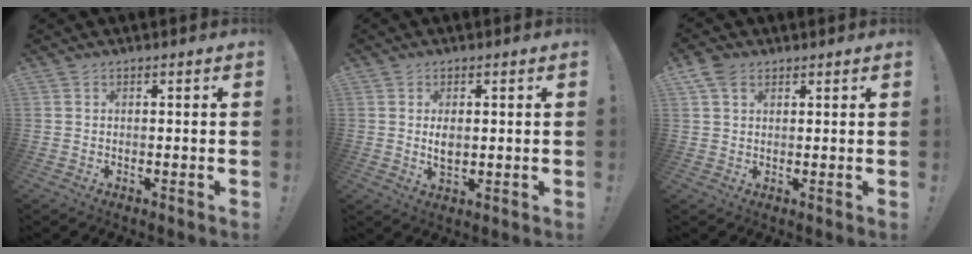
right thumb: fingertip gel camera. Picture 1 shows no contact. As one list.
[{"total": 3.7, "force": [0.5, 2.2, 3.0], "torque": [-0.042, -0.007, 0.003]}, {"total": 4.6, "force": [2.6, 3.2, 2.2], "torque": [-0.034, -0.006, 0.049]}]